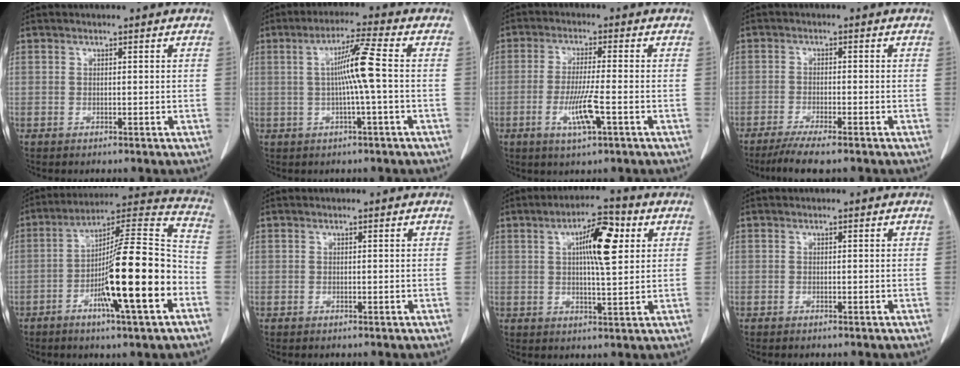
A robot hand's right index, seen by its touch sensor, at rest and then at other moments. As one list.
[{"total": 6.8, "force": [0.0, -1.1, 6.8], "torque": [-0.122, 0.008, 0.002]}, {"total": 6.3, "force": [-2.3, 0.2, 5.9], "torque": [-0.116, -0.012, -0.041]}, {"total": 6.3, "force": [-5.0, 0.2, 3.8], "torque": [-0.059, -0.014, -0.081]}, {"total": 18.5, "force": [-6.1, 1.3, 17.5], "torque": [-0.282, 0.000, -0.101]}, {"total": 0.0}, {"total": 9.0, "force": [2.8, 1.9, 8.4], "torque": [-0.136, 0.012, 0.044]}, {"total": 0.0}]